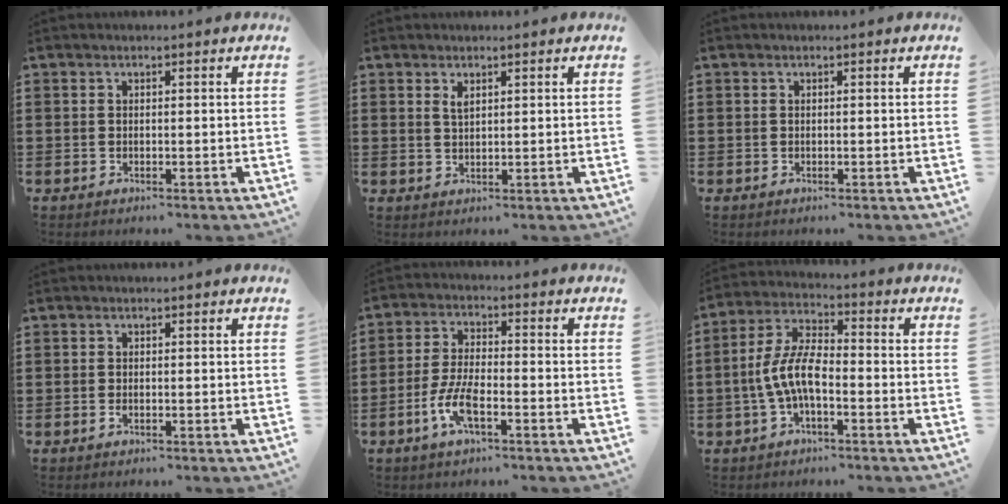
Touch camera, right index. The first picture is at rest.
{"total": 1.6, "force": [1.0, 0.6, 1.1], "torque": [-0.024, 0.002, 0.017]}
{"total": 0.0}
{"total": 0.6, "force": [-0.3, 0.3, 0.5], "torque": [-0.011, -0.004, -0.005]}
{"total": 6.4, "force": [-2.9, 2.0, 5.4], "torque": [-0.129, -0.010, -0.061]}
{"total": 7.7, "force": [-2.3, 2.8, 6.8], "torque": [-0.164, -0.009, -0.052]}